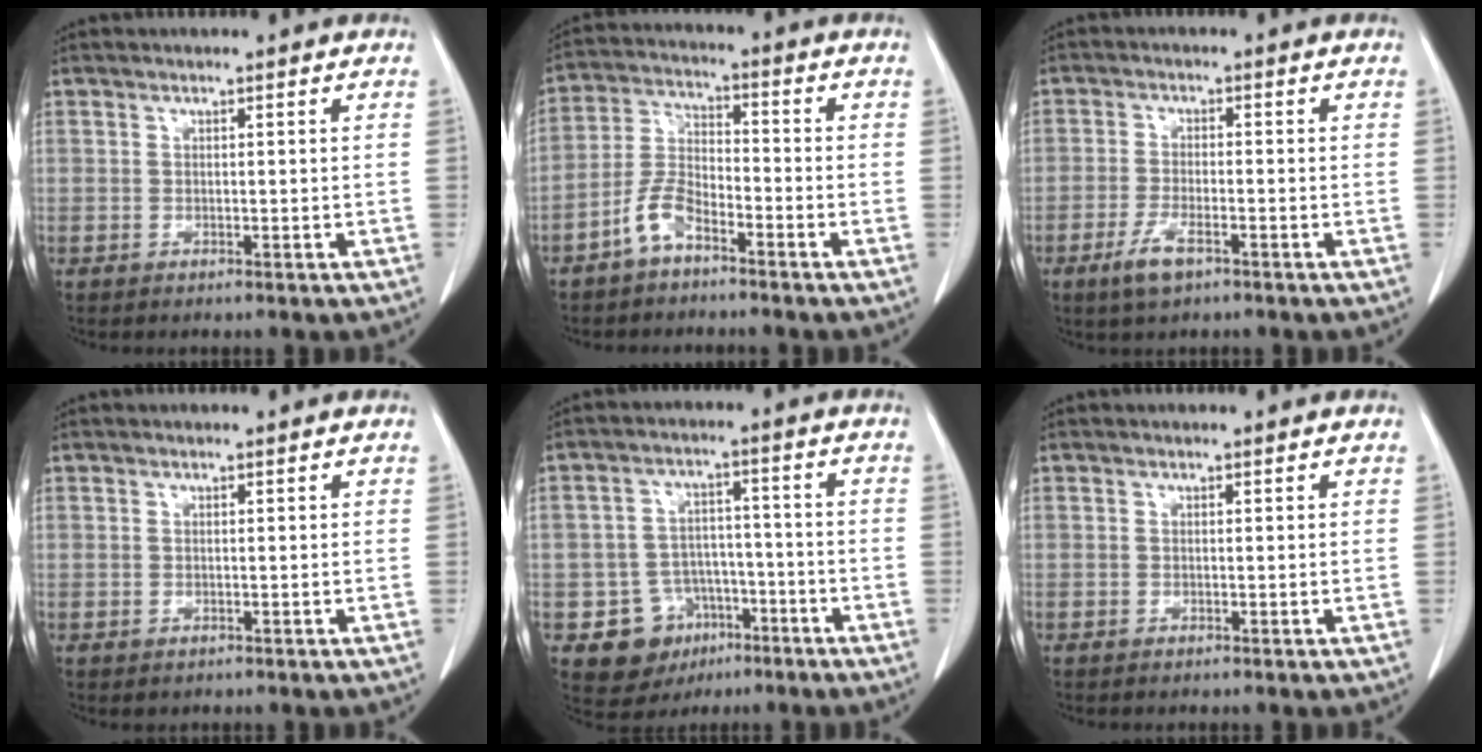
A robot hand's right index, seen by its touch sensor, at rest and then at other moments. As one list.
[{"total": 6.2, "force": [-4.2, 2.5, 3.8], "torque": [-0.092, 0.010, -0.086]}, {"total": 4.4, "force": [-2.8, 1.1, 3.3], "torque": [-0.072, -0.004, -0.048]}, {"total": 0.6, "force": [0.0, 0.6, 0.0], "torque": [0.003, 0.004, -0.002]}, {"total": 8.8, "force": [-4.2, 7.6, 2.0], "torque": [-0.028, 0.019, -0.052]}, {"total": 0.0}]